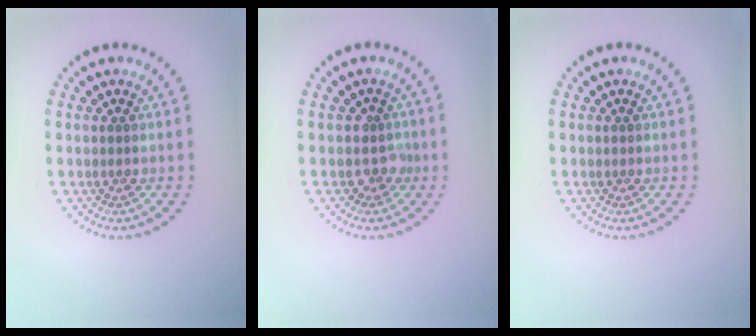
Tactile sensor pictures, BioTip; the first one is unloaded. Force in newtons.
{"total": 1.6, "press": 1.3, "slide": 0.9}
{"total": 0.0}